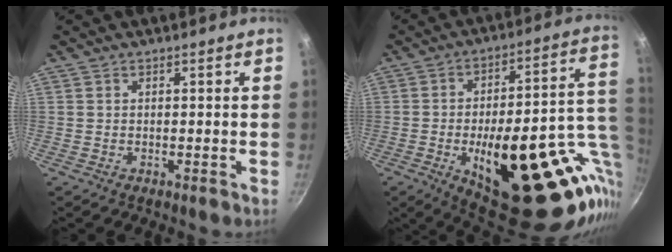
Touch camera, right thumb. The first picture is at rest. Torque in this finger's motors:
{"motor_torque": [2.59, 2.42, 2.09, -0.68, 0.55]}